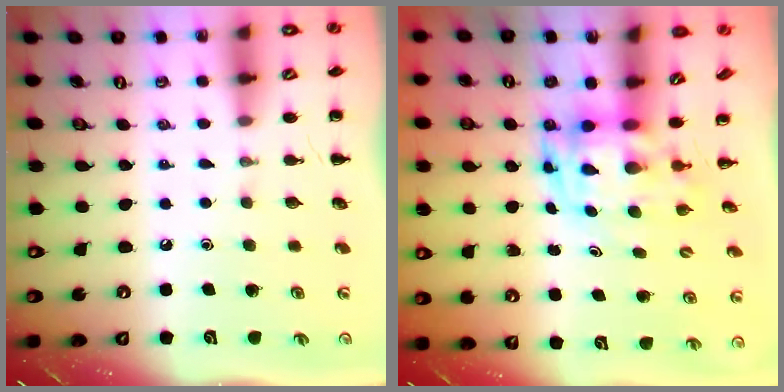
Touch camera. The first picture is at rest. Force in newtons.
{"total": 3.7, "press": 3.6, "slide": 0.8}